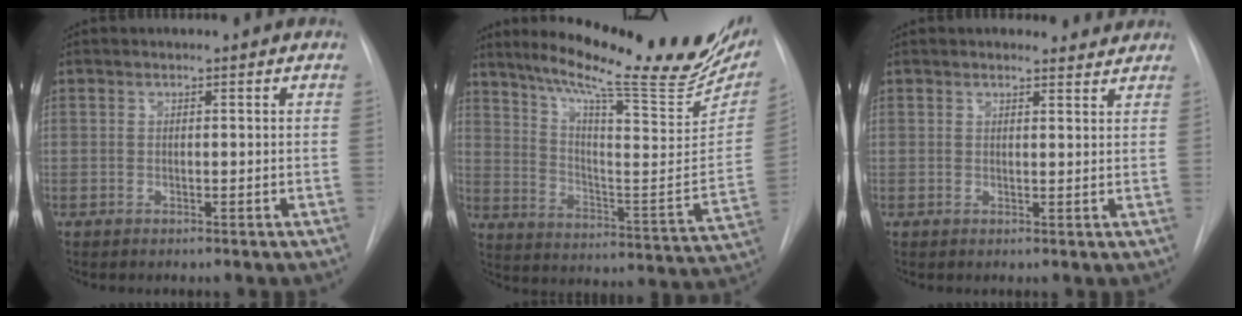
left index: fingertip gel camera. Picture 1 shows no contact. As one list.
[{"total": 26.6, "force": [21.1, 3.0, 15.9], "torque": [-0.244, -0.054, 0.289]}, {"total": 3.3, "force": [3.2, 0.8, 0.0], "torque": [-0.003, -0.002, 0.027]}]